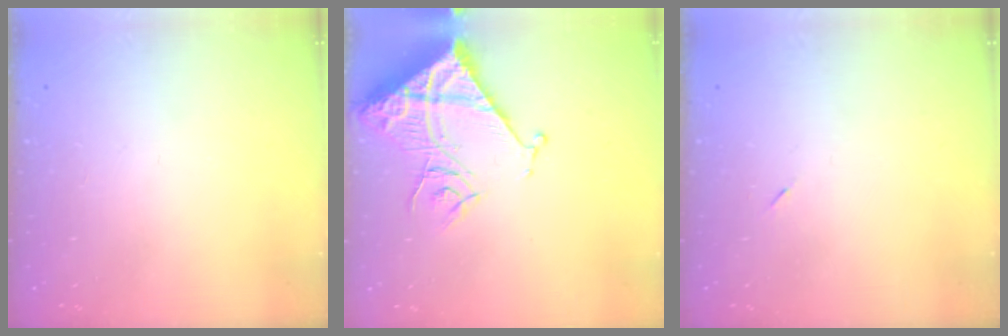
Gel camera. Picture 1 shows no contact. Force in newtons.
{"total": 14.6, "press": 14.5, "slide": 1.6}
{"total": 2.6, "press": 2.3, "slide": 1.2}